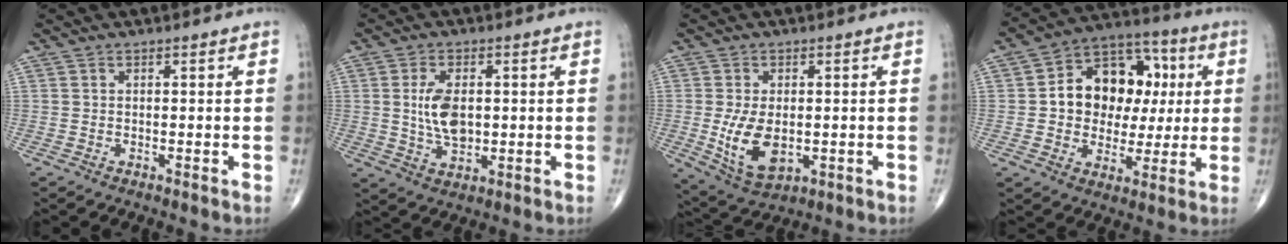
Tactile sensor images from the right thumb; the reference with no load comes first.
{"total": 7.7, "force": [0.6, 4.4, 6.3], "torque": [-0.110, -0.007, 0.016]}
{"total": 9.6, "force": [-1.1, 5.5, 7.7], "torque": [-0.136, -0.013, -0.006]}
{"total": 17.0, "force": [2.2, 12.6, 11.1], "torque": [-0.115, 0.024, 0.031]}